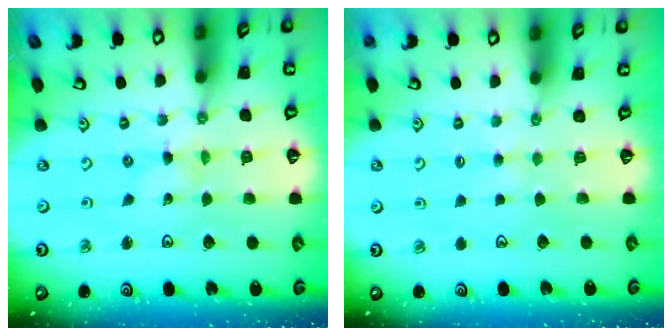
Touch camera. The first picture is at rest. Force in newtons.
{"total": 2.4, "press": 2.4, "slide": 0.4}